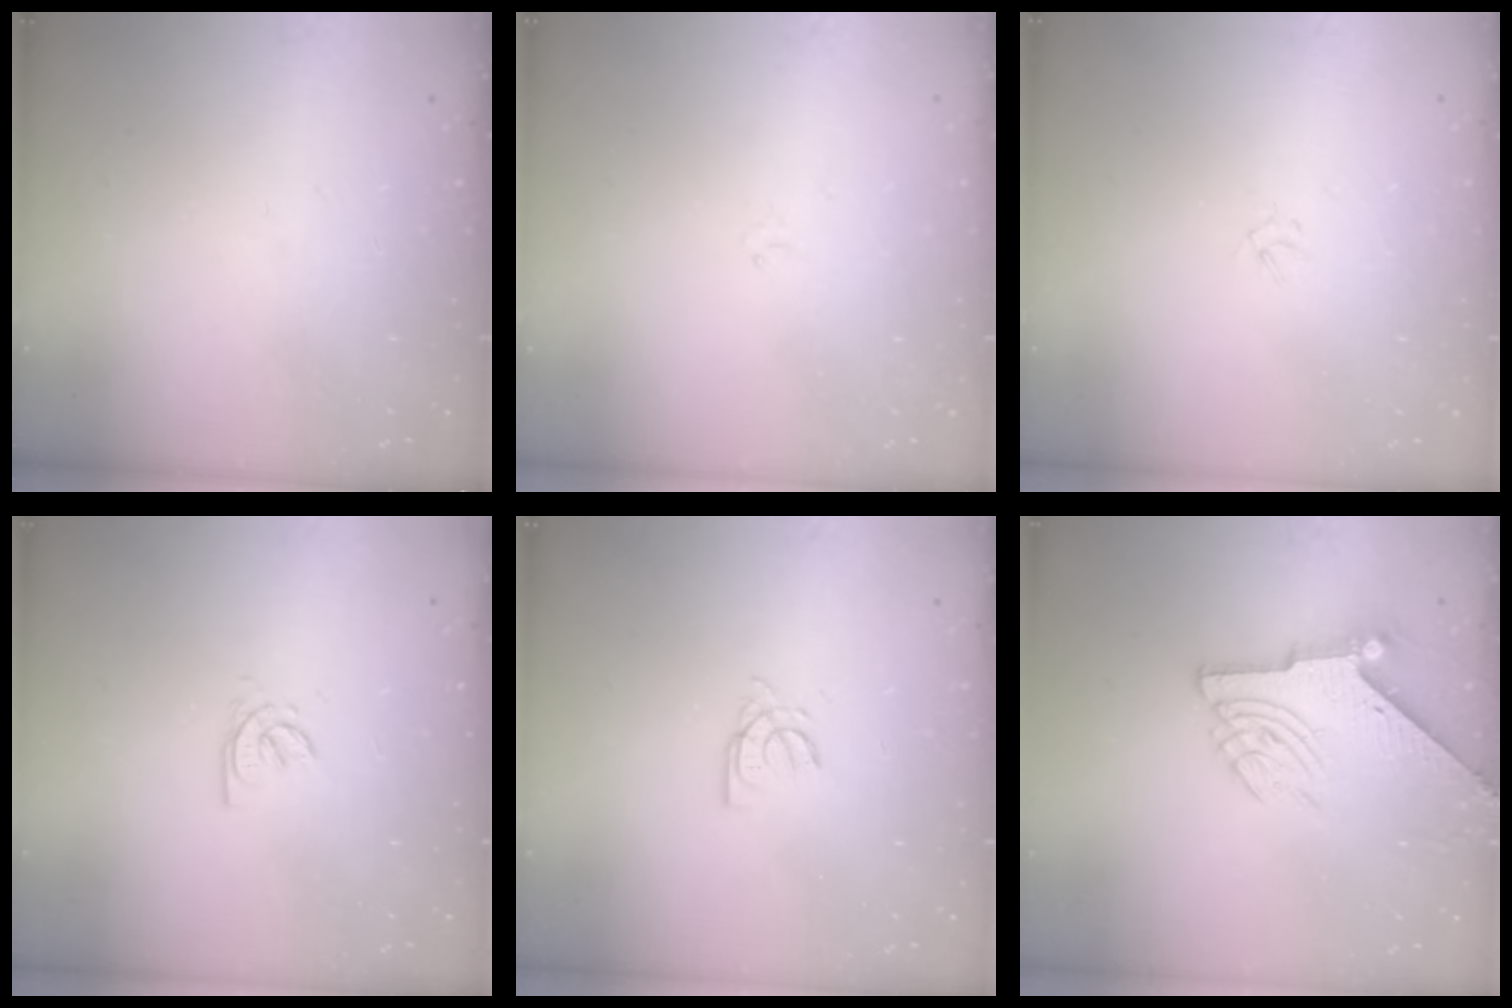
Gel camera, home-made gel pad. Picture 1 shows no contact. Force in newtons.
{"total": 0.7, "press": 0.5, "slide": 0.4}
{"total": 1.0, "press": 0.9, "slide": 0.4}
{"total": 1.6, "press": 1.6, "slide": 0.3}
{"total": 5.0, "press": 5.0, "slide": 0.4}
{"total": 7.4, "press": 7.3, "slide": 0.9}